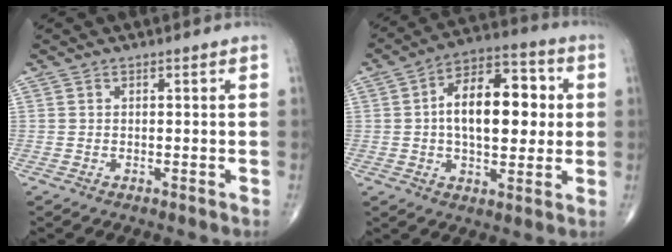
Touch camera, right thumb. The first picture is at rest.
{"total": 16.6, "force": [1.6, 8.8, 14.0], "torque": [-0.193, 0.021, 0.019]}